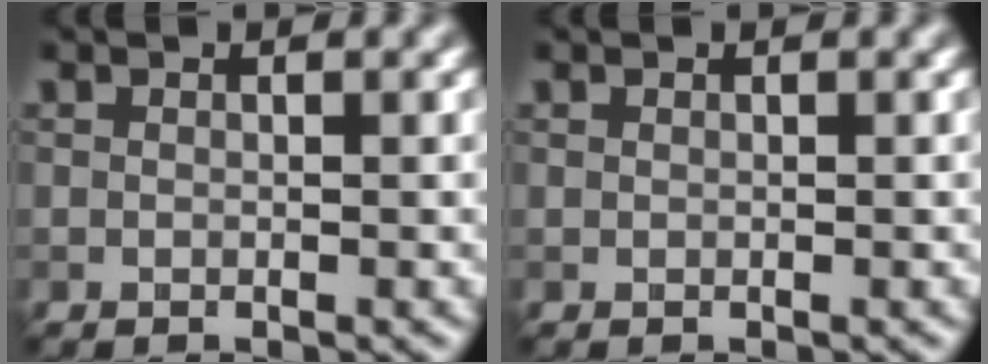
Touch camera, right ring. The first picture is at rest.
{"total": 0.0}